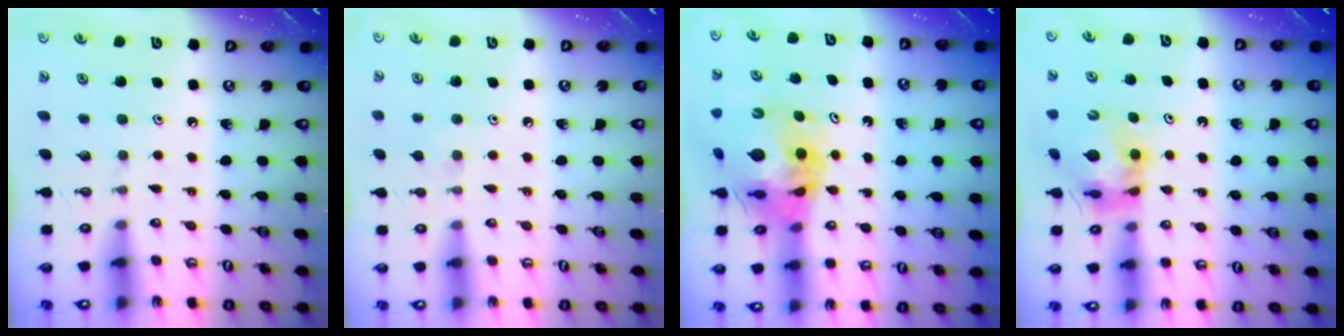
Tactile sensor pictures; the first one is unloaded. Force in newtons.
{"total": 3.3, "press": 3.2, "slide": 0.7}
{"total": 17.0, "press": 16.9, "slide": 2.1}
{"total": 10.4, "press": 10.3, "slide": 1.2}